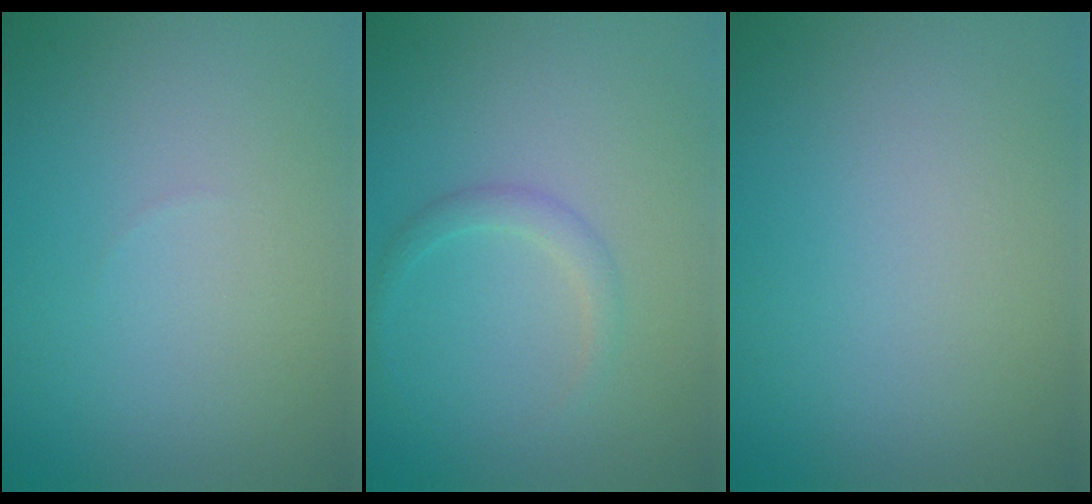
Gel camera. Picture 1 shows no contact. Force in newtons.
{"total": 1.4, "press": 1.4, "slide": 0.1}
{"total": 0.0}